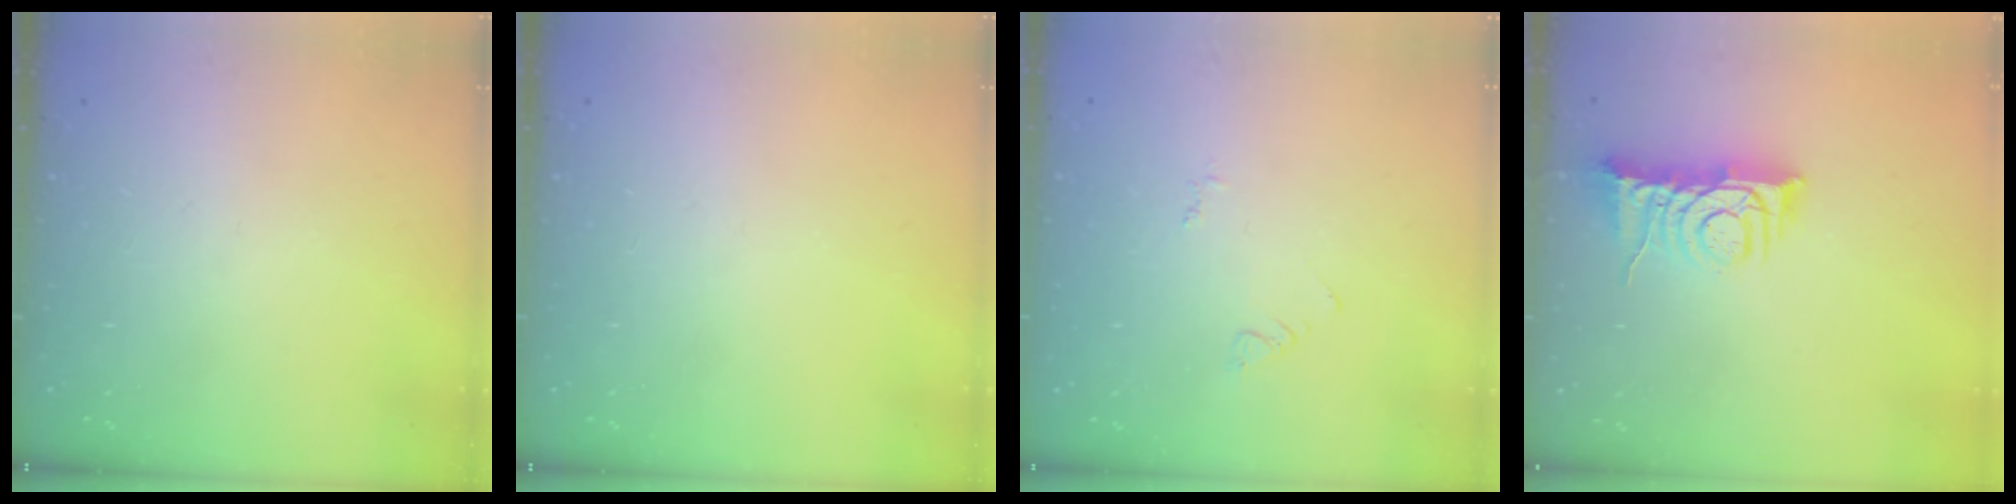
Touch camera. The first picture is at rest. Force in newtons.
{"total": 0.0}
{"total": 2.9, "press": 2.9, "slide": 0.4}
{"total": 8.8, "press": 8.8, "slide": 0.4}